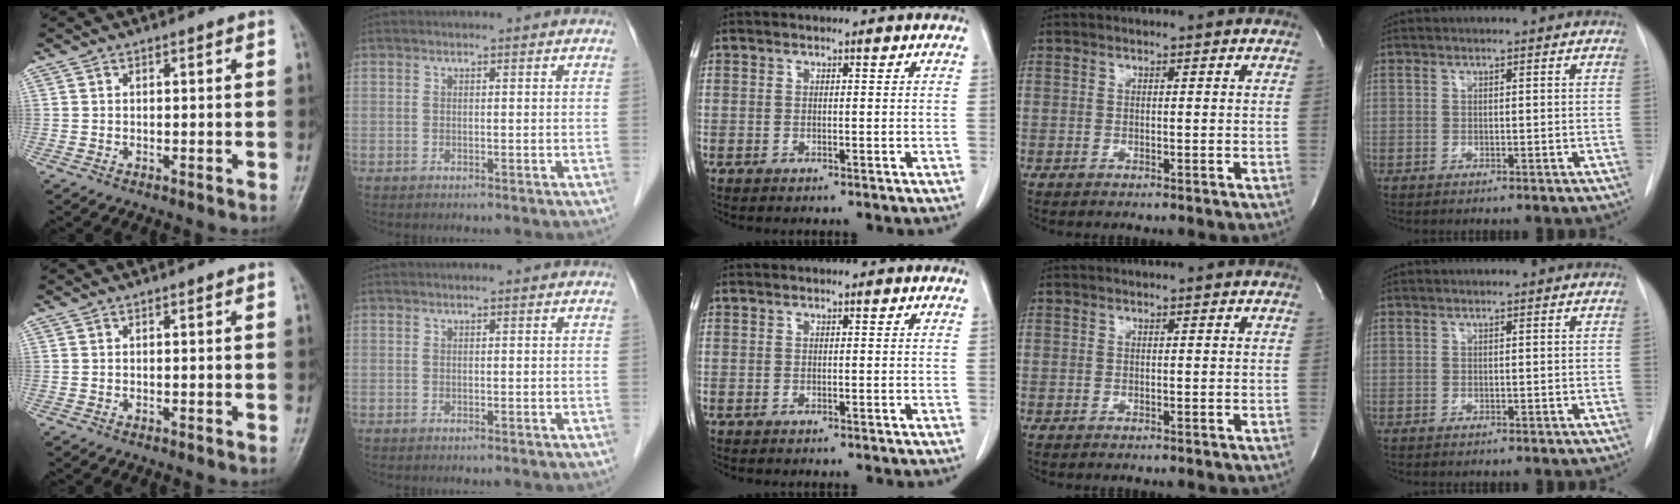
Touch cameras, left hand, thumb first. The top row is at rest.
{}